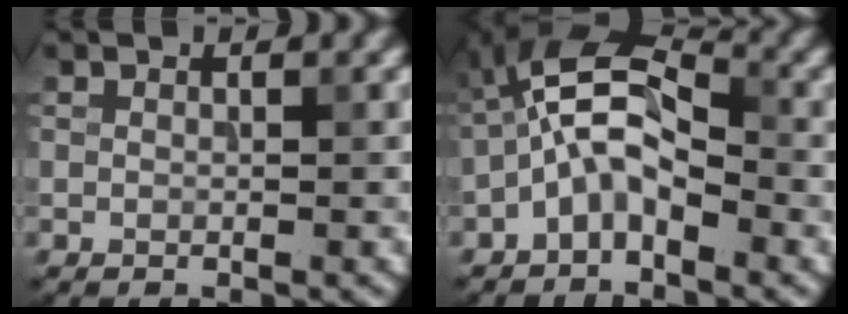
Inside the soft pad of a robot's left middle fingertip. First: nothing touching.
{"total": 5.3, "force": [-1.8, 2.5, 4.4], "torque": [-0.083, 0.021, -0.043]}